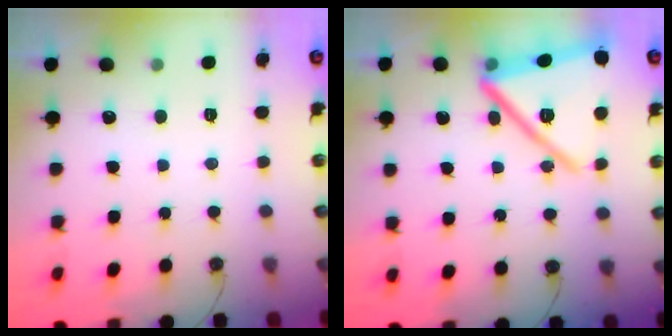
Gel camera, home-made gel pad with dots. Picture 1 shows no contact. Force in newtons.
{"total": 22.1, "press": 20.7, "slide": 7.6}